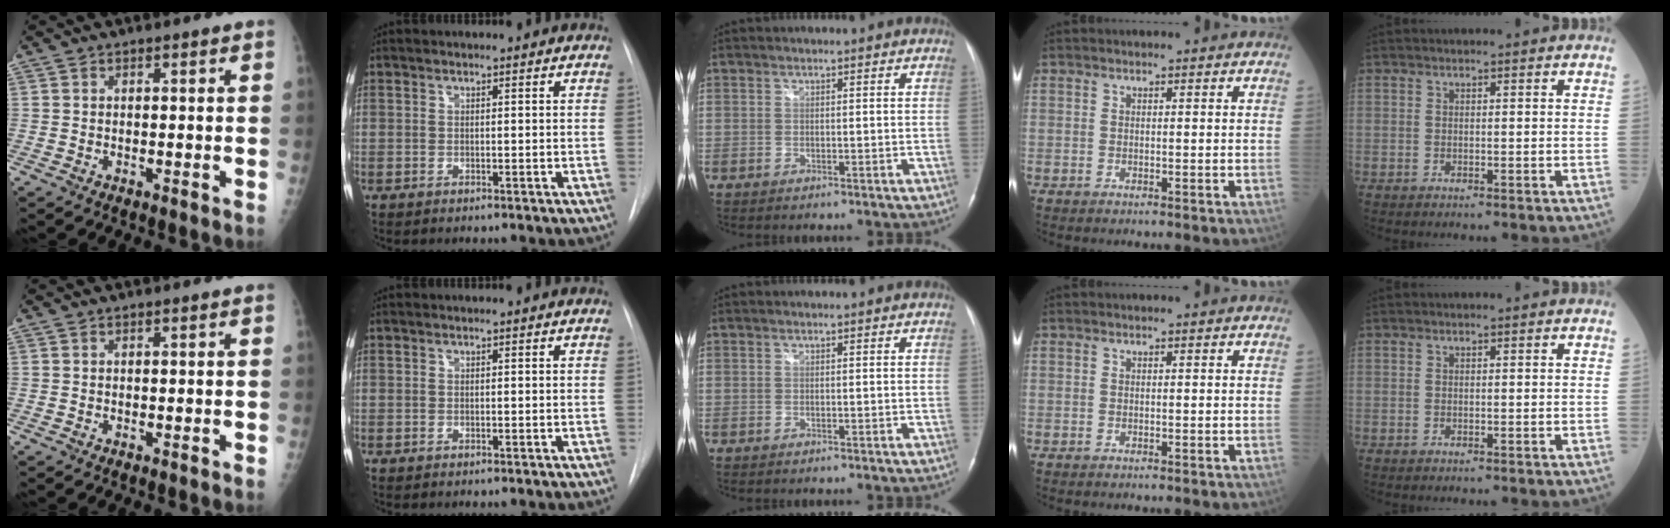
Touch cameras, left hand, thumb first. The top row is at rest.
{}